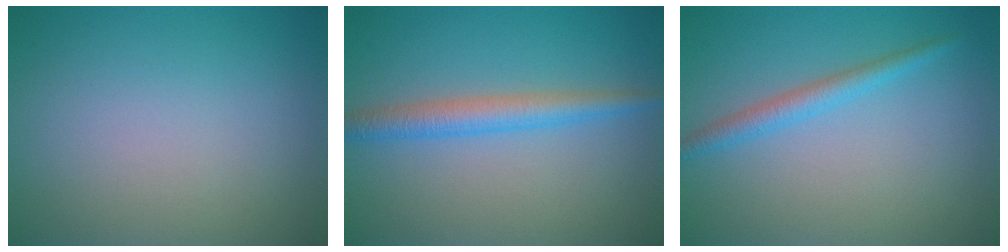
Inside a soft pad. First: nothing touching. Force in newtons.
{"total": 3.0, "press": 3.0, "slide": 0.1}
{"total": 2.0, "press": 2.0, "slide": 0.1}